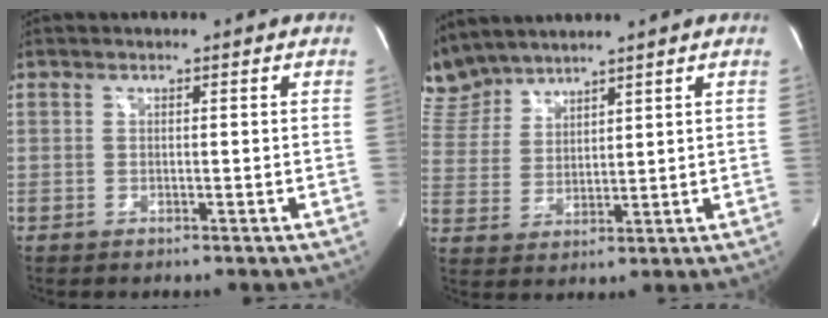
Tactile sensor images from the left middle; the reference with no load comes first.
{"total": 7.2, "force": [7.0, 1.5, 0.2], "torque": [-0.021, 0.014, 0.158]}